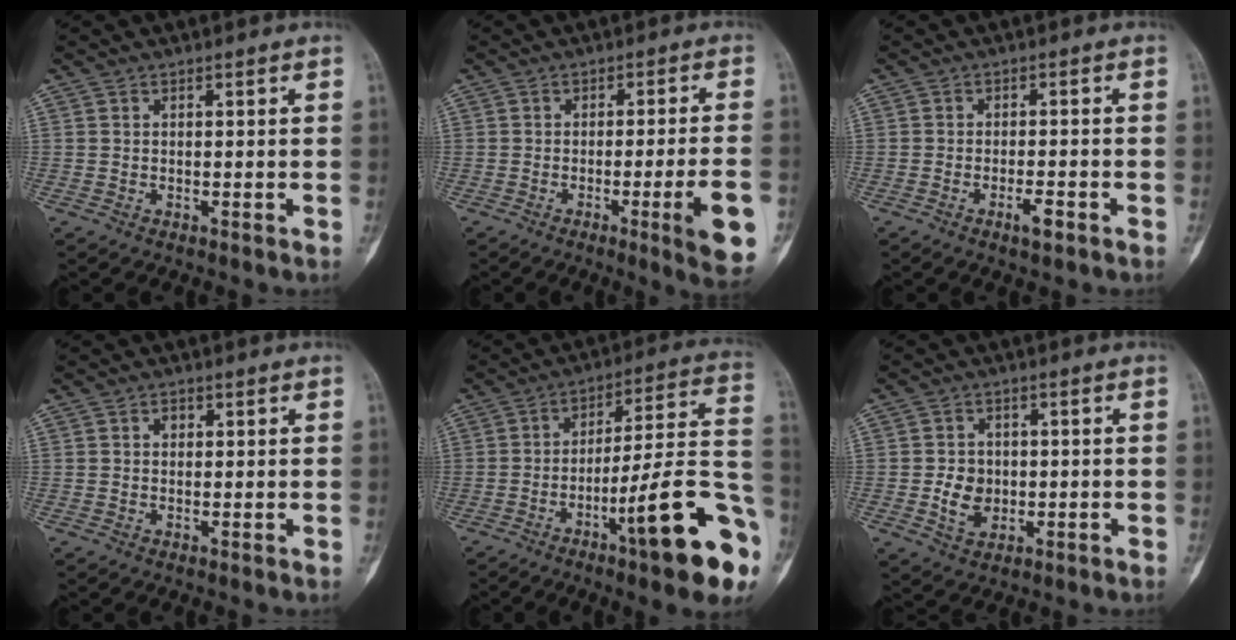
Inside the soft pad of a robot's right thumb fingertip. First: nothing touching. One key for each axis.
{"total": 10.3, "fx": -3.5, "fy": 0.7, "fz": 9.6, "tx": -0.129, "ty": -0.001, "tz": -0.045}
{"total": 2.9, "fx": -1.6, "fy": 0.8, "fz": 2.3, "tx": -0.040, "ty": 0.006, "tz": -0.029}
{"total": 1.3, "fx": 0.4, "fy": 1.1, "fz": 0.7, "tx": -0.006, "ty": 0.002, "tz": 0.003}
{"total": 21.2, "fx": -8.7, "fy": 3.5, "fz": 19.0, "tx": -0.238, "ty": 0.047, "tz": -0.126}
{"total": 5.7, "fx": -0.8, "fy": 4.6, "fz": 3.2, "tx": -0.037, "ty": 0.003, "tz": -0.011}